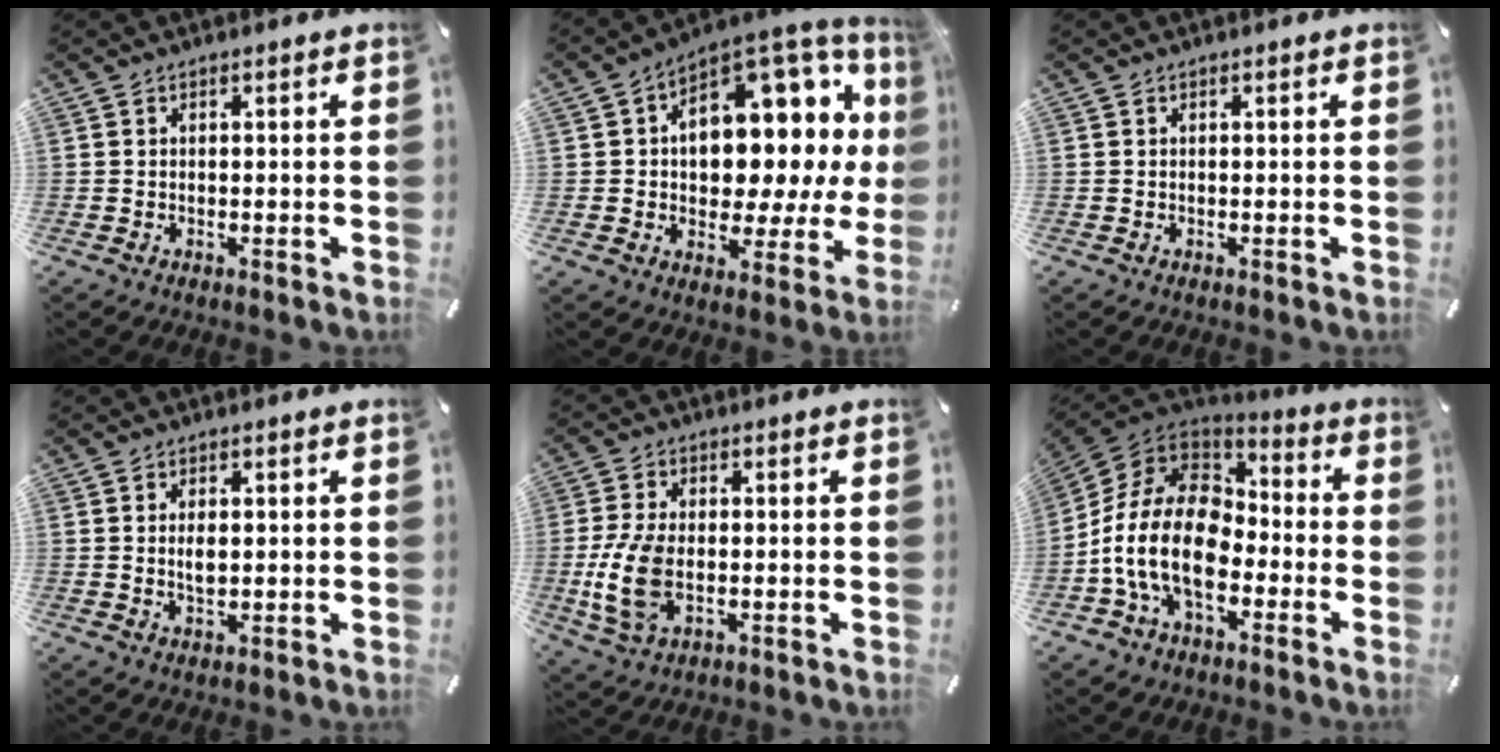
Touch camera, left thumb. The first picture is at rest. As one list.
[{"total": 13.5, "force": [3.2, 9.4, 9.2], "torque": [-0.097, -0.060, 0.050]}, {"total": 0.0}, {"total": 3.1, "force": [0.4, 1.7, 2.5], "torque": [-0.053, -0.001, 0.001]}, {"total": 10.1, "force": [-1.5, 6.1, 8.0], "torque": [-0.179, -0.005, -0.024]}, {"total": 18.7, "force": [-5.8, 12.2, 12.9], "torque": [-0.272, 0.032, -0.102]}]